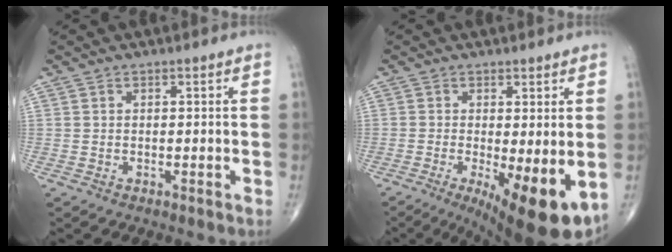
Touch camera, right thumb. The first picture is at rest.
{"total": 12.4, "force": [-3.5, 3.6, 11.4], "torque": [-0.155, -0.023, -0.040]}